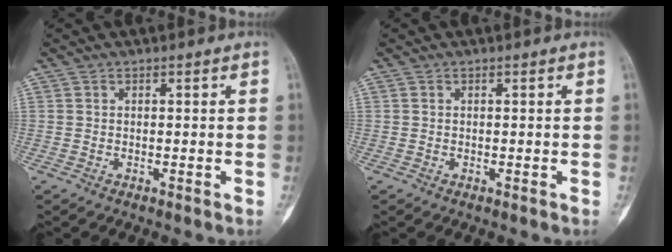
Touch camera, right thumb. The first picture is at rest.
{"total": 0.0}